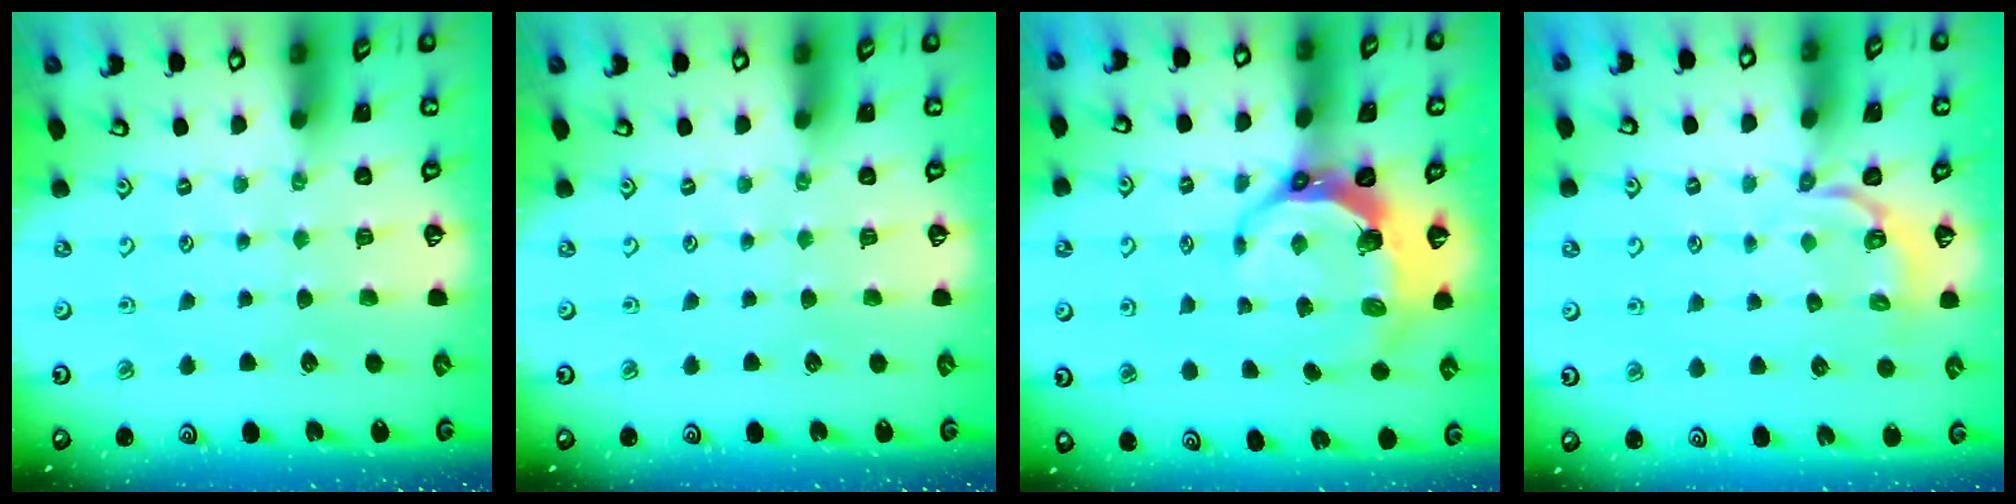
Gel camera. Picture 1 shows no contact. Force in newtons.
{"total": 0.0}
{"total": 9.1, "press": 7.6, "slide": 5.1}
{"total": 3.4, "press": 2.6, "slide": 2.2}